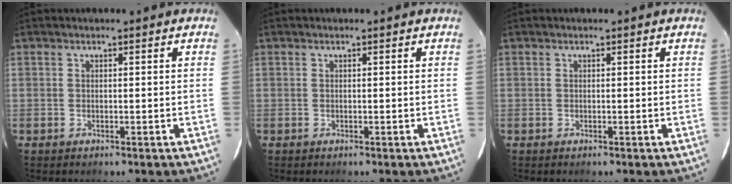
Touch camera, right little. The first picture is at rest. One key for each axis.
{"total": 0.0}
{"total": 0.0}